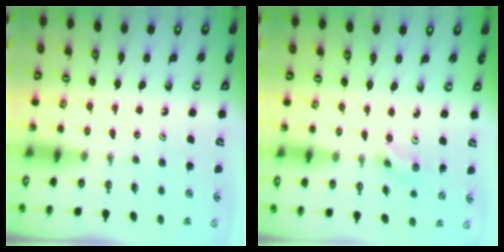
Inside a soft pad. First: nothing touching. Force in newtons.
{"total": 2.2, "press": 2.2, "slide": 0.1}